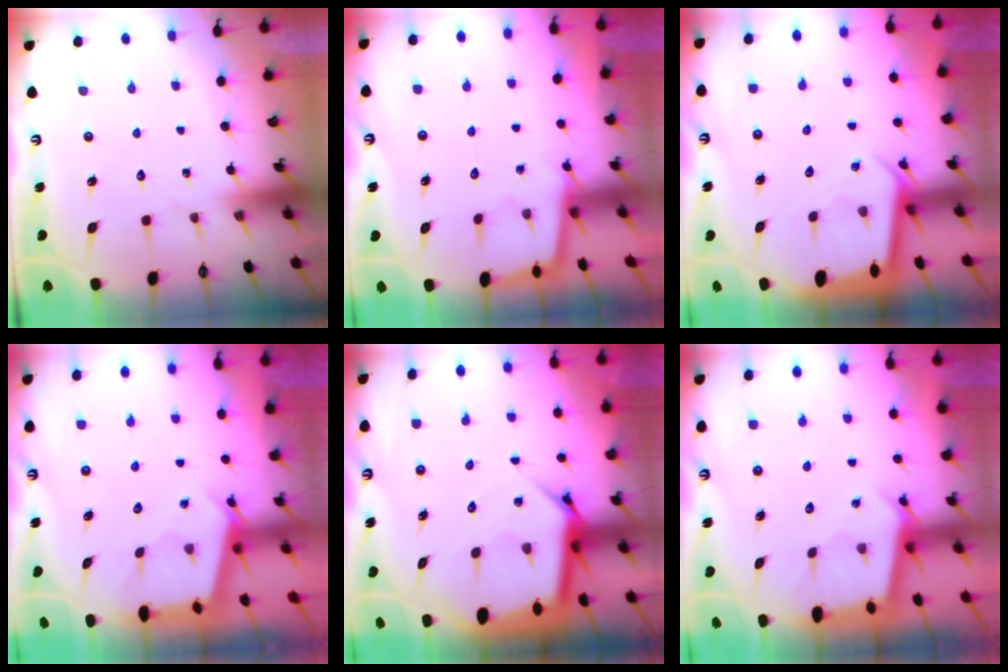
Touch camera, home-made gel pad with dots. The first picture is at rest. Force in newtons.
{"total": 2.1, "press": 2.1, "slide": 0.4}
{"total": 2.3, "press": 2.3, "slide": 0.1}
{"total": 2.6, "press": 2.6, "slide": 0.4}
{"total": 7.9, "press": 7.8, "slide": 0.7}
{"total": 2.6, "press": 2.6, "slide": 0.5}